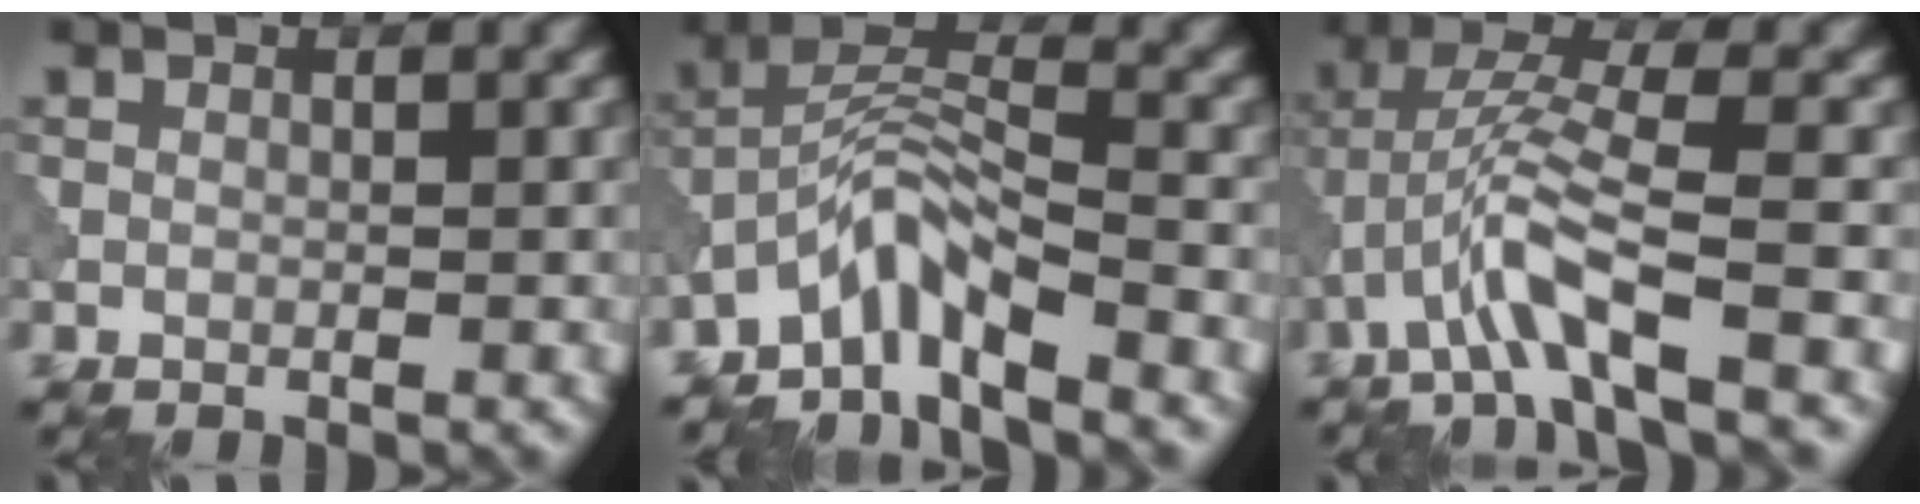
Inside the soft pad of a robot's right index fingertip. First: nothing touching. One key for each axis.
{"total": 5.2, "fx": -4.0, "fy": 1.0, "fz": 3.1, "tx": -0.053, "ty": 0.010, "tz": -0.086}
{"total": 5.5, "fx": -3.0, "fy": 0.8, "fz": 4.5, "tx": -0.100, "ty": 0.012, "tz": -0.063}